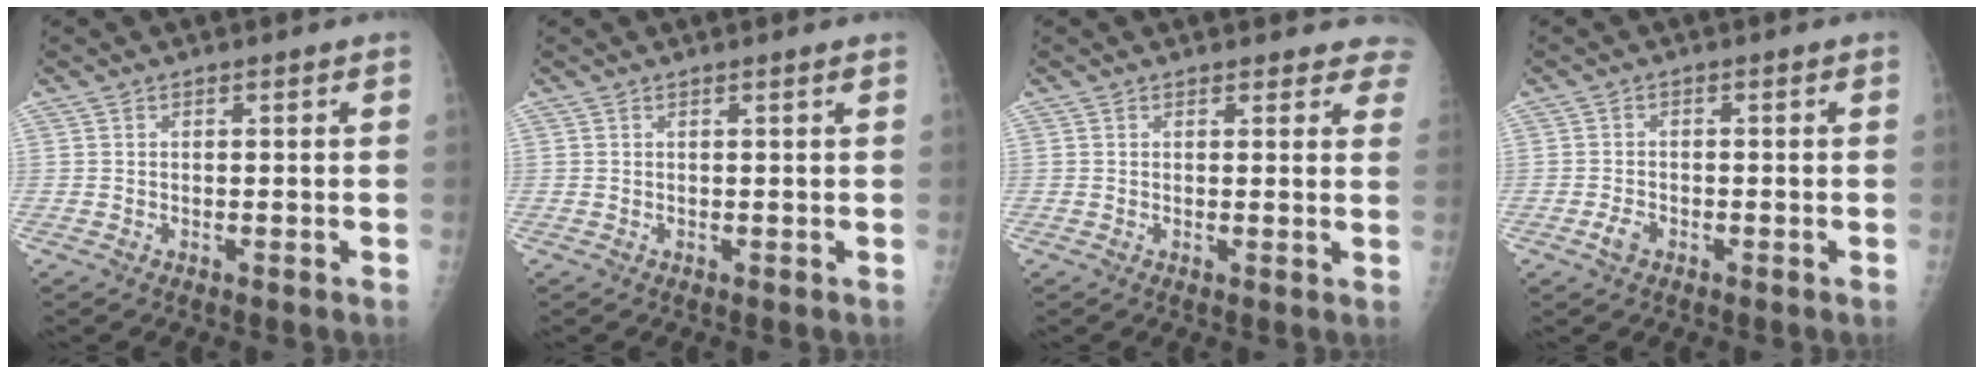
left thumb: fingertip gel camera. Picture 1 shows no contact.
{"total": 0.9, "force": [0.7, 0.0, 0.6], "torque": [-0.006, 0.002, 0.010]}
{"total": 6.2, "force": [5.6, 2.4, 1.0], "torque": [0.038, -0.020, 0.039]}
{"total": 2.4, "force": [-1.3, 1.6, 1.3], "torque": [-0.022, 0.004, -0.024]}